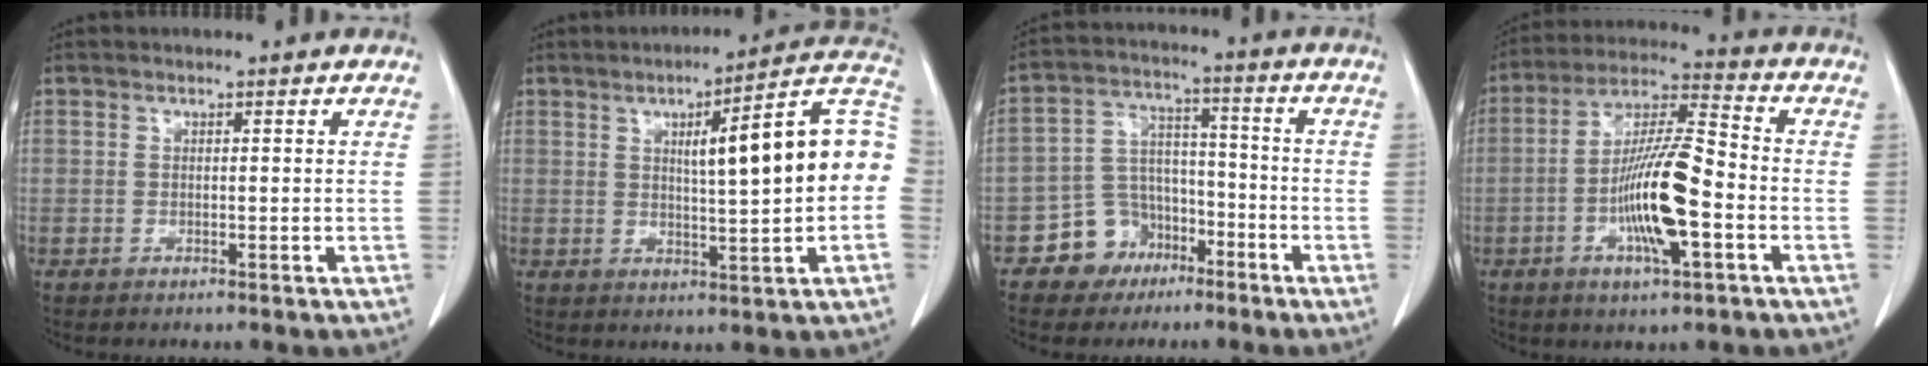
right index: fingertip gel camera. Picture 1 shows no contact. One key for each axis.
{"total": 15.5, "fx": 1.6, "fy": 1.6, "fz": 15.3, "tx": -0.203, "ty": 0.034, "tz": 0.019}
{"total": 8.2, "fx": -4.9, "fy": 6.4, "fz": 1.4, "tx": -0.022, "ty": 0.023, "tz": -0.077}
{"total": 13.3, "fx": -3.7, "fy": 2.0, "fz": 12.6, "tx": -0.238, "ty": 0.003, "tz": -0.068}